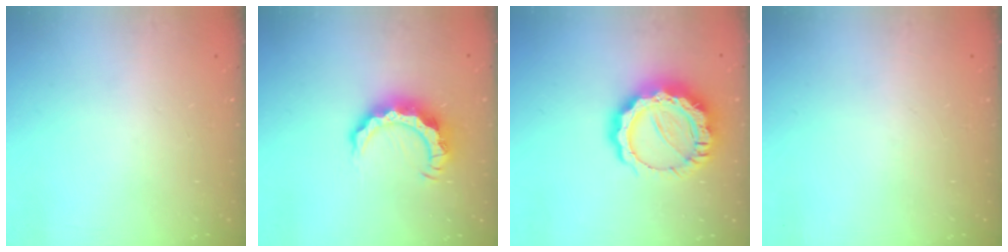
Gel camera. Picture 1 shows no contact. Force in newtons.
{"total": 9.5, "press": 9.5, "slide": 0.6}
{"total": 15.7, "press": 15.6, "slide": 1.5}
{"total": 0.0}